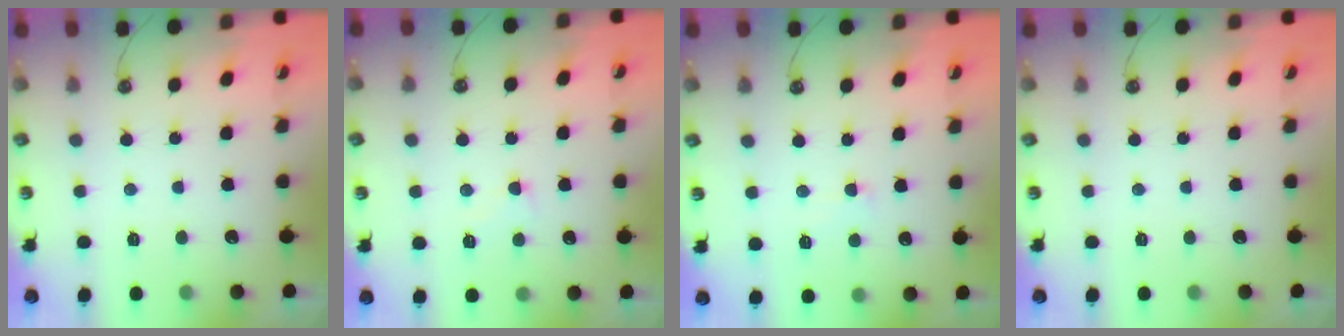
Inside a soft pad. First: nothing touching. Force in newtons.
{"total": 2.0, "press": 1.9, "slide": 0.6}
{"total": 0.9, "press": 0.6, "slide": 0.7}
{"total": 0.0}